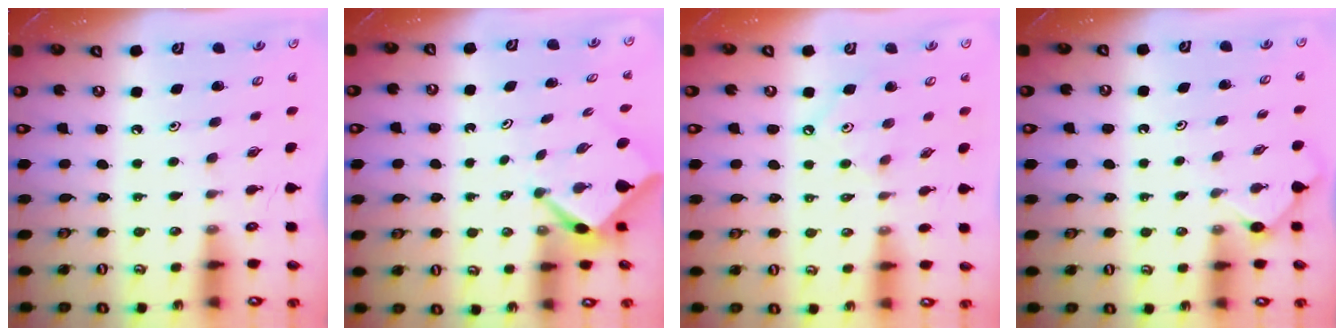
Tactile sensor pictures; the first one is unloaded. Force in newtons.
{"total": 2.5, "press": 2.4, "slide": 0.4}
{"total": 1.9, "press": 1.9, "slide": 0.4}
{"total": 2.4, "press": 2.4, "slide": 0.3}